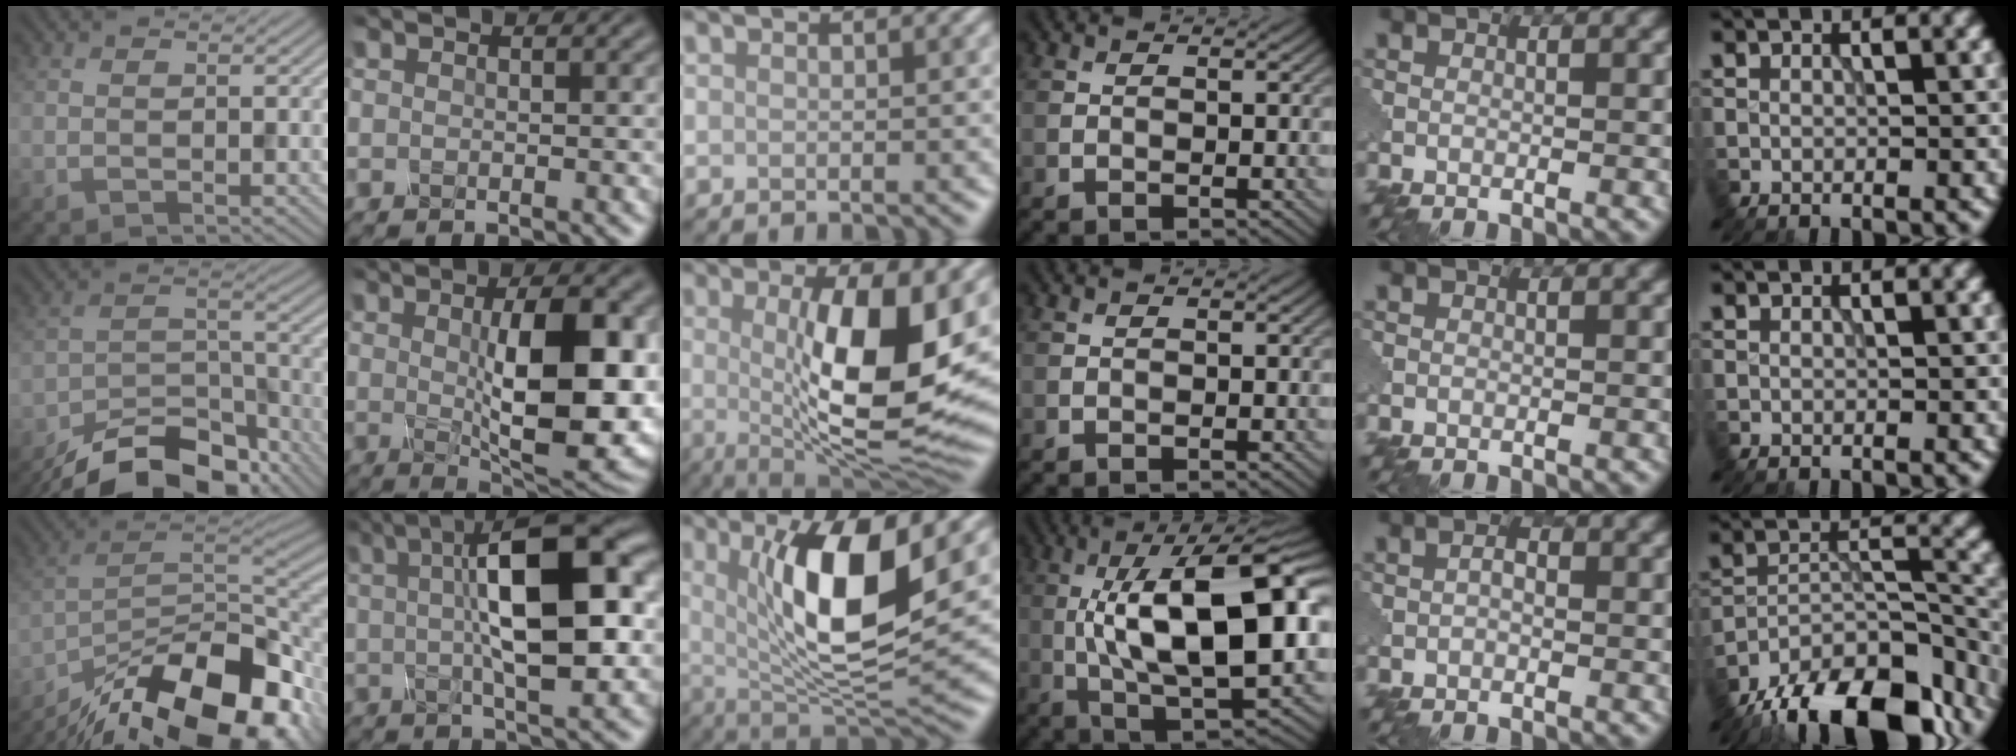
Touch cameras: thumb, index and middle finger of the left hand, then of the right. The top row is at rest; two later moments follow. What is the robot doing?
{"motion": "disassemble", "object": "glue stick"}